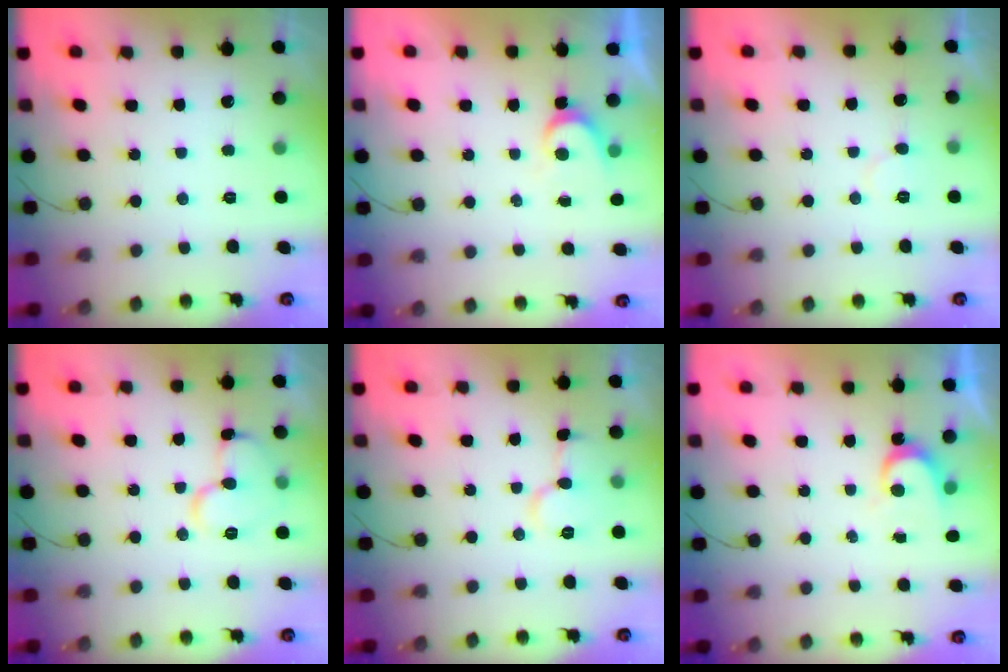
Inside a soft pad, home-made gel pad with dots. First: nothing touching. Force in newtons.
{"total": 3.7, "press": 3.7, "slide": 0.4}
{"total": 4.7, "press": 4.7, "slide": 0.5}
{"total": 10.5, "press": 10.5, "slide": 1.1}
{"total": 8.0, "press": 8.0, "slide": 0.6}
{"total": 3.4, "press": 3.3, "slide": 0.4}